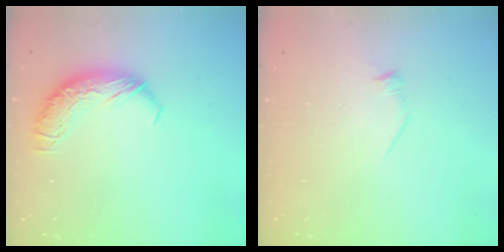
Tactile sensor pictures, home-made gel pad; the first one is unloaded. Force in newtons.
{"total": 6.5, "press": 6.4, "slide": 1.0}